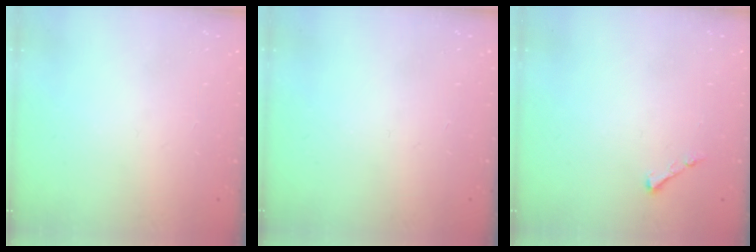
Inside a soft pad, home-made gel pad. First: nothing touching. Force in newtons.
{"total": 0.0}
{"total": 3.3, "press": 3.3, "slide": 0.6}